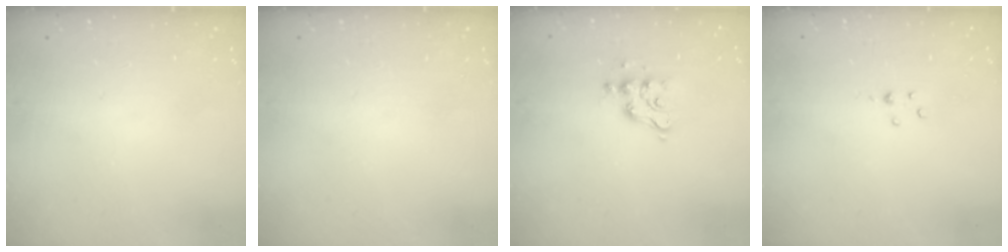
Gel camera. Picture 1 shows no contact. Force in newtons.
{"total": 0.0}
{"total": 6.3, "press": 6.3, "slide": 0.2}
{"total": 2.5, "press": 2.5, "slide": 0.3}